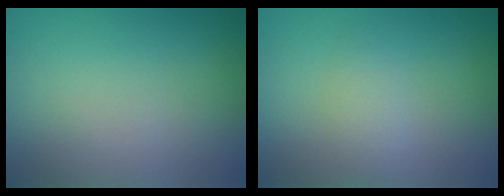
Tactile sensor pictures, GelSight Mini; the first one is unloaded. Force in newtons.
{"total": 1.5, "press": 1.5, "slide": 0.0}